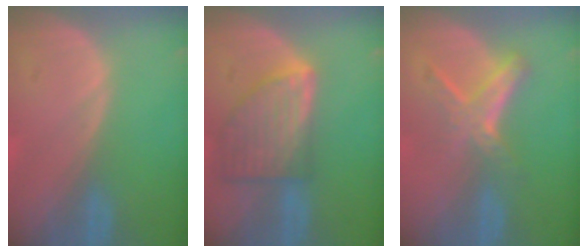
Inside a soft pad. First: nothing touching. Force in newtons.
{"total": 8.2, "press": 7.4, "slide": 3.4}
{"total": 6.0, "press": 5.1, "slide": 3.2}